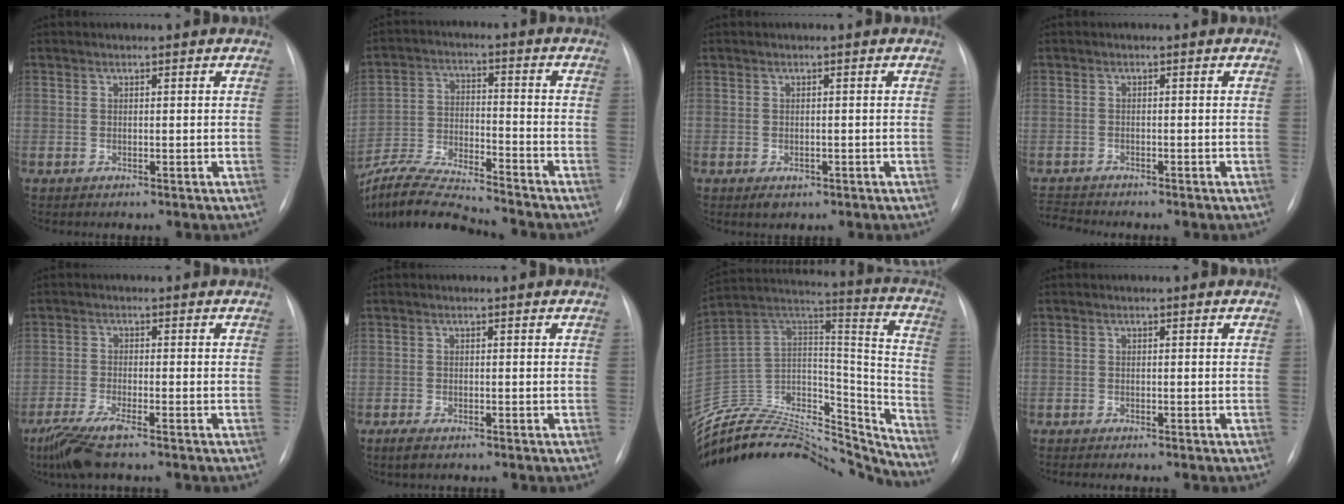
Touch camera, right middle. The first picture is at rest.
{"total": 15.0, "force": [-14.1, 0.1, 5.2], "torque": [-0.102, -0.006, -0.252]}
{"total": 1.5, "force": [-0.7, 1.0, 0.9], "torque": [-0.011, 0.000, -0.003]}
{"total": 2.8, "force": [-2.8, -0.3, -0.1], "torque": [-0.004, -0.020, -0.048]}
{"total": 6.2, "force": [-4.6, 0.4, 4.2], "torque": [-0.090, -0.020, -0.085]}
{"total": 2.0, "force": [-1.5, 0.7, 1.2], "torque": [-0.035, -0.006, -0.025]}
{"total": 34.5, "force": [-32.1, 7.7, 10.1], "torque": [-0.172, 0.001, -0.489]}
{"total": 3.1, "force": [-2.7, 0.5, 1.5], "torque": [-0.024, -0.007, -0.032]}